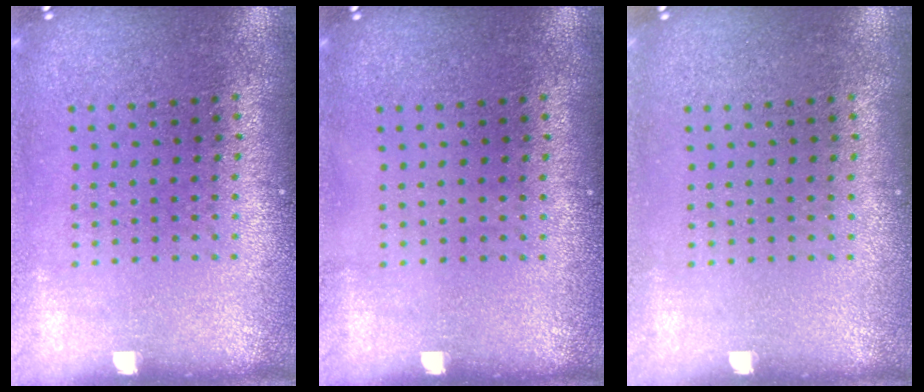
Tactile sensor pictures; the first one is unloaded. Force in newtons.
{"total": 0.0}
{"total": 0.0}